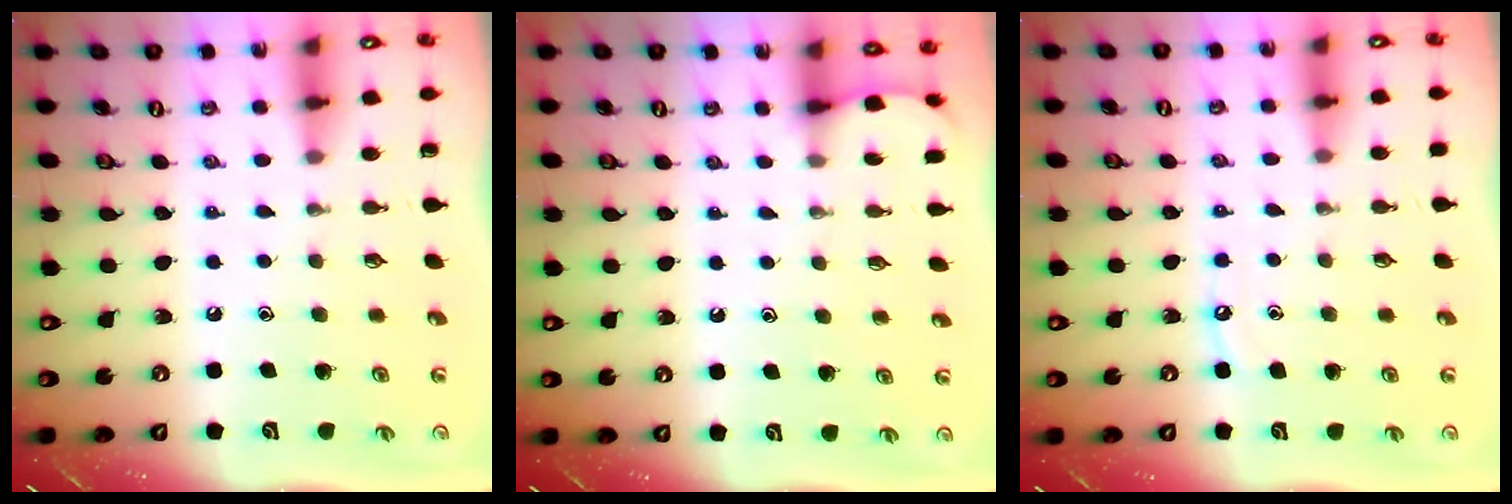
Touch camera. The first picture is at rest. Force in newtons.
{"total": 2.5, "press": 2.5, "slide": 0.3}
{"total": 5.1, "press": 5.0, "slide": 0.6}